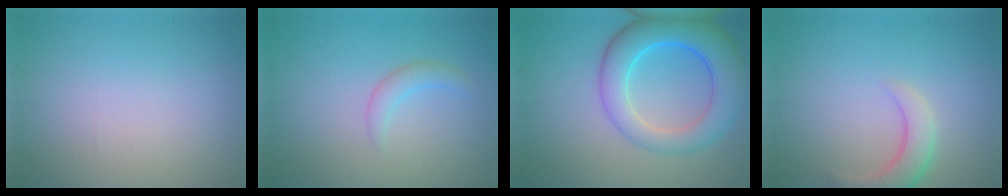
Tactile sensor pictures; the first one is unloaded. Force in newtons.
{"total": 1.6, "press": 1.6, "slide": 0.0}
{"total": 8.1, "press": 8.1, "slide": 0.5}
{"total": 3.4, "press": 3.4, "slide": 0.3}